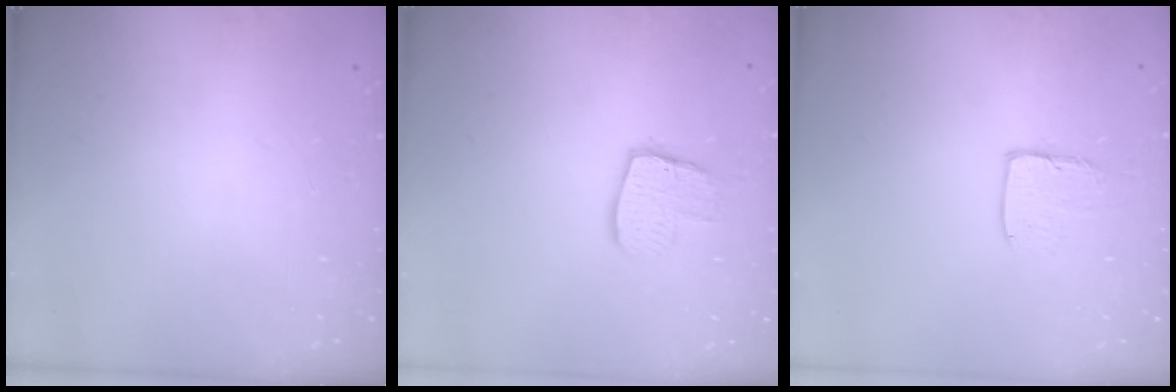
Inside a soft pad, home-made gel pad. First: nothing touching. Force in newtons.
{"total": 10.1, "press": 10.0, "slide": 0.7}
{"total": 3.8, "press": 3.8, "slide": 0.3}